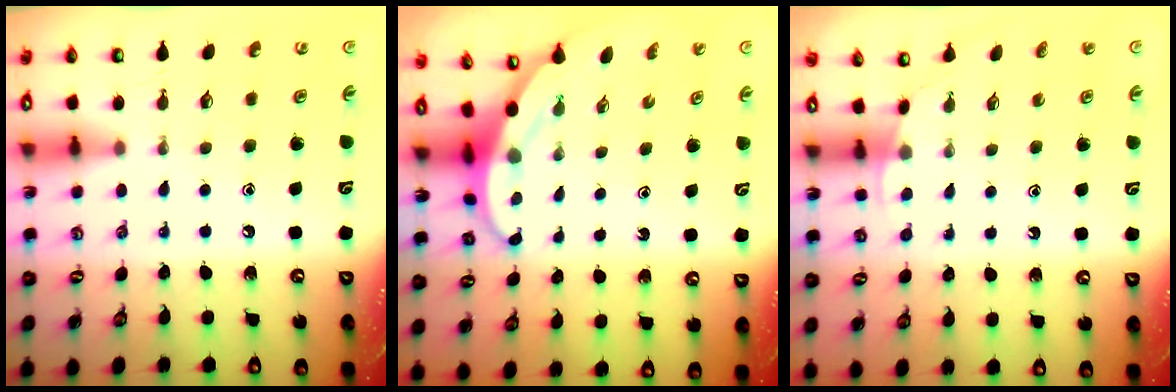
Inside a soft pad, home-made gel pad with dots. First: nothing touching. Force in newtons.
{"total": 3.2, "press": 3.2, "slide": 0.0}
{"total": 2.5, "press": 2.5, "slide": 0.2}